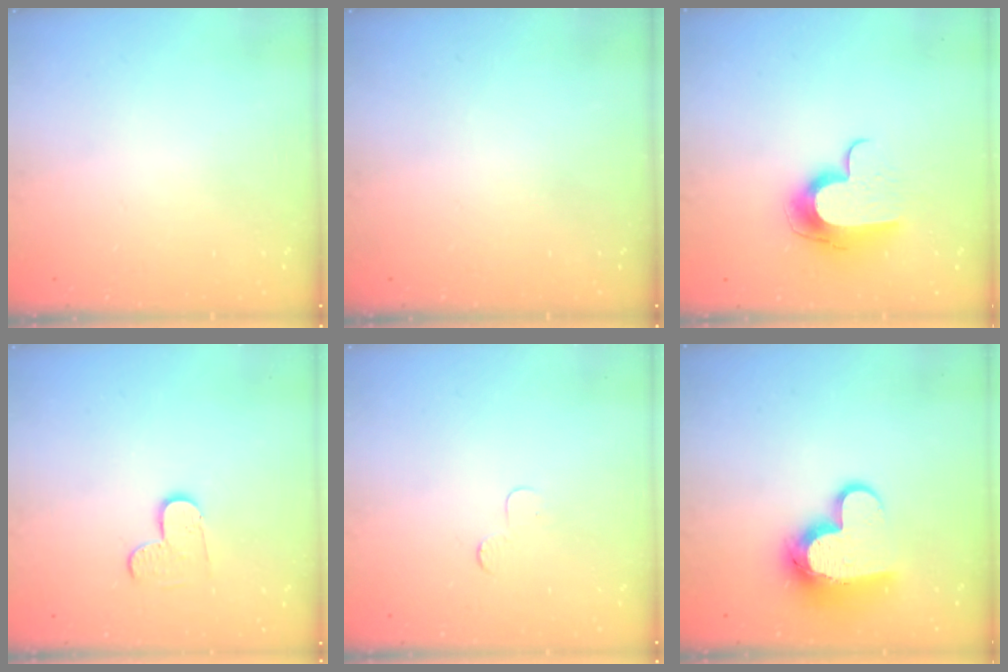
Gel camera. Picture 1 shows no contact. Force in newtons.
{"total": 0.0}
{"total": 11.2, "press": 11.1, "slide": 0.7}
{"total": 4.2, "press": 4.2, "slide": 0.4}
{"total": 3.7, "press": 3.7, "slide": 0.4}
{"total": 13.2, "press": 13.2, "slide": 0.9}